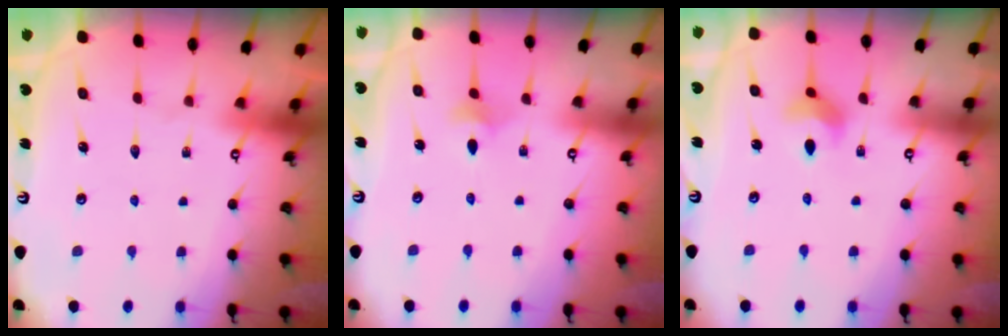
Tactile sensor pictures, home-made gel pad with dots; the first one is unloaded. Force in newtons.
{"total": 2.9, "press": 2.9, "slide": 0.6}
{"total": 5.7, "press": 5.6, "slide": 1.0}